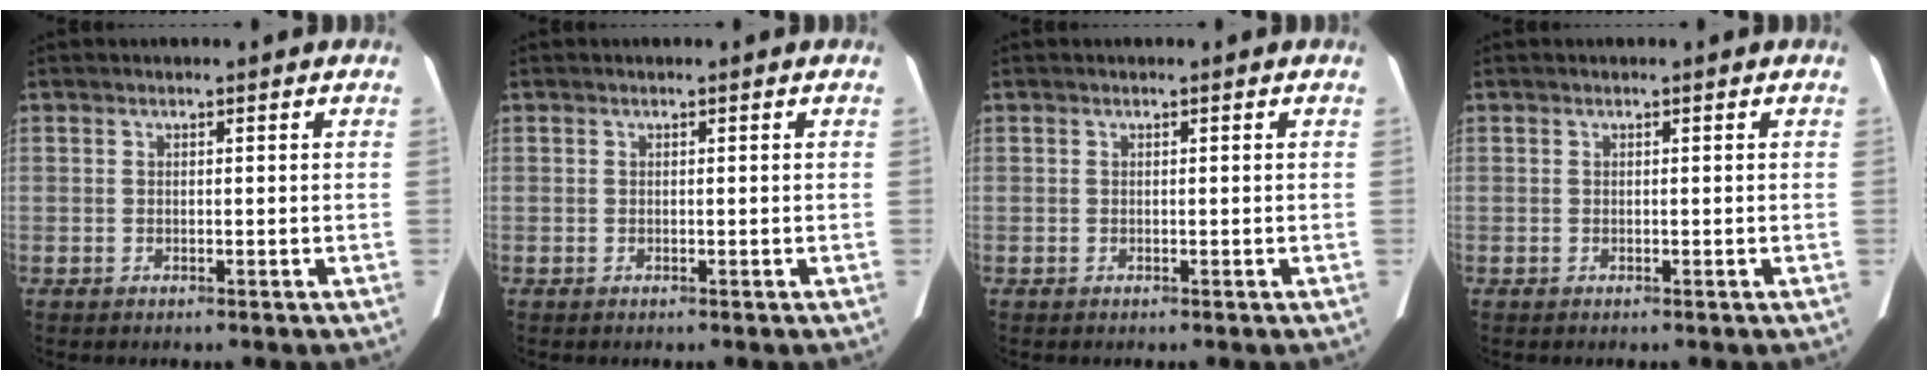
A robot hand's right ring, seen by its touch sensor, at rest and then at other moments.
{"total": 0.0}
{"total": 0.0}
{"total": 0.0}